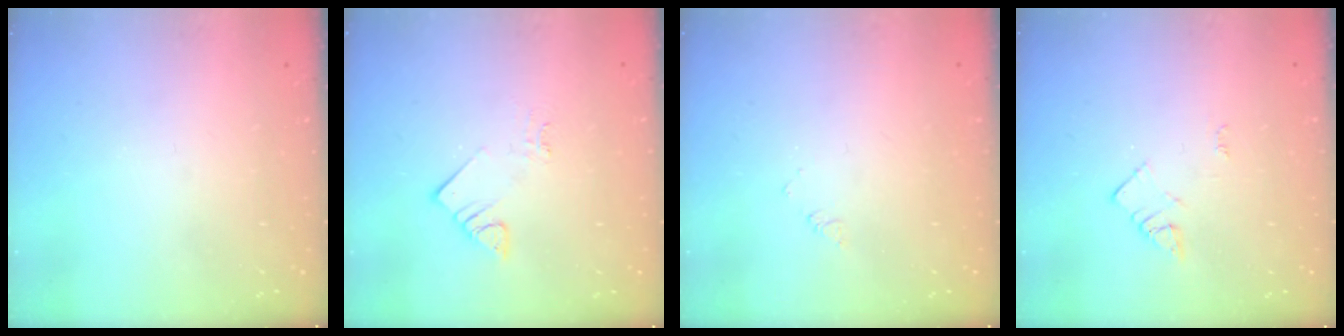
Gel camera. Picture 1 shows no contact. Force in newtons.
{"total": 3.7, "press": 3.7, "slide": 0.3}
{"total": 1.7, "press": 1.6, "slide": 0.3}
{"total": 2.3, "press": 2.3, "slide": 0.3}